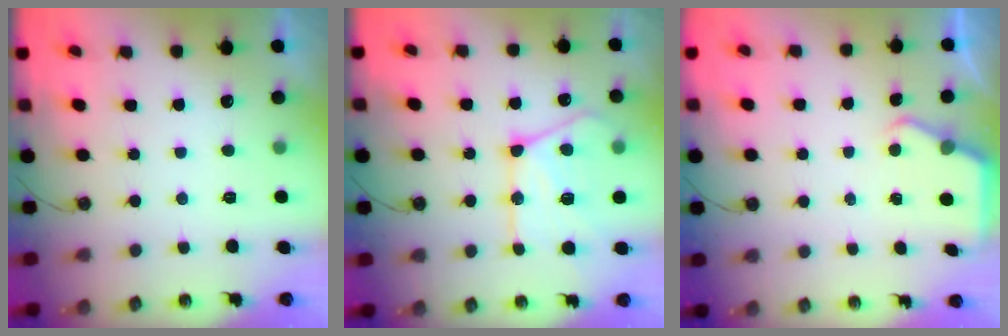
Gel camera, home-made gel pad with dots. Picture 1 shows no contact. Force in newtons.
{"total": 18.7, "press": 18.5, "slide": 2.0}
{"total": 2.8, "press": 2.8, "slide": 0.0}